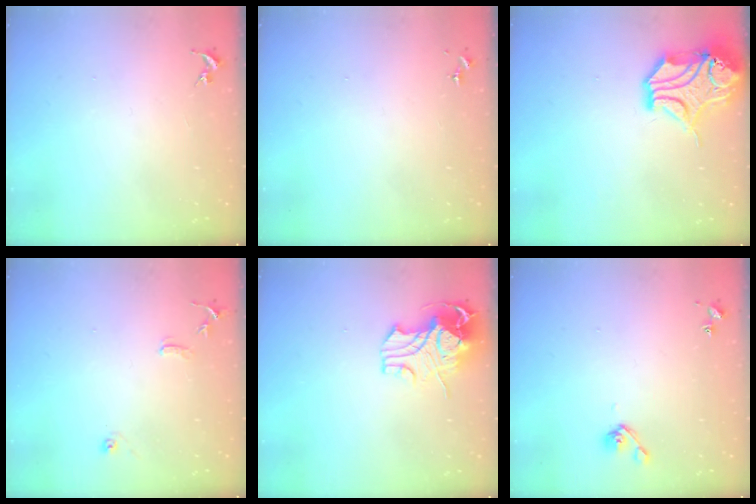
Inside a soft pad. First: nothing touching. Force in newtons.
{"total": 0.0}
{"total": 17.3, "press": 17.2, "slide": 2.1}
{"total": 7.6, "press": 7.5, "slide": 0.9}
{"total": 12.2, "press": 12.0, "slide": 1.9}
{"total": 4.8, "press": 4.8, "slide": 0.8}